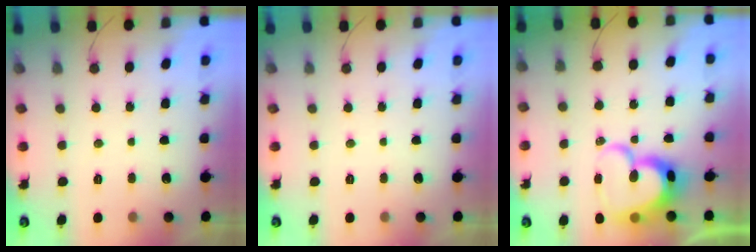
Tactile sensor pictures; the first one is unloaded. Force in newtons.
{"total": 0.0}
{"total": 19.0, "press": 18.9, "slide": 1.9}